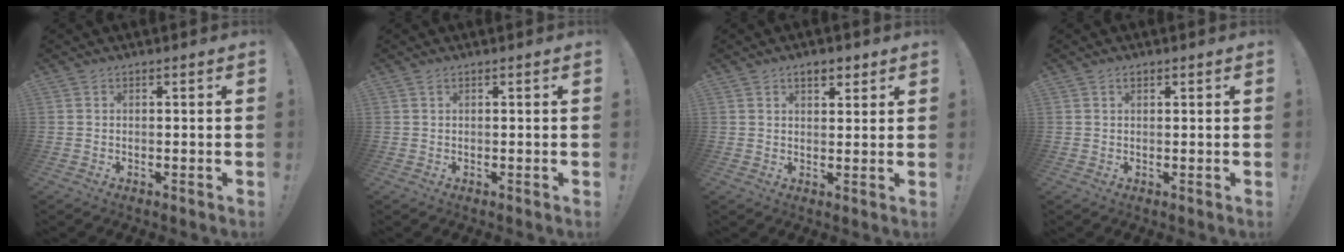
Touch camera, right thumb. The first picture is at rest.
{"total": 0.5, "force": [0.2, 0.0, 0.5], "torque": [-0.002, -0.002, 0.002]}
{"total": 4.2, "force": [2.7, 2.2, 2.4], "torque": [-0.025, -0.010, 0.045]}
{"total": 0.9, "force": [0.6, 0.5, 0.5], "torque": [-0.006, -0.001, 0.009]}